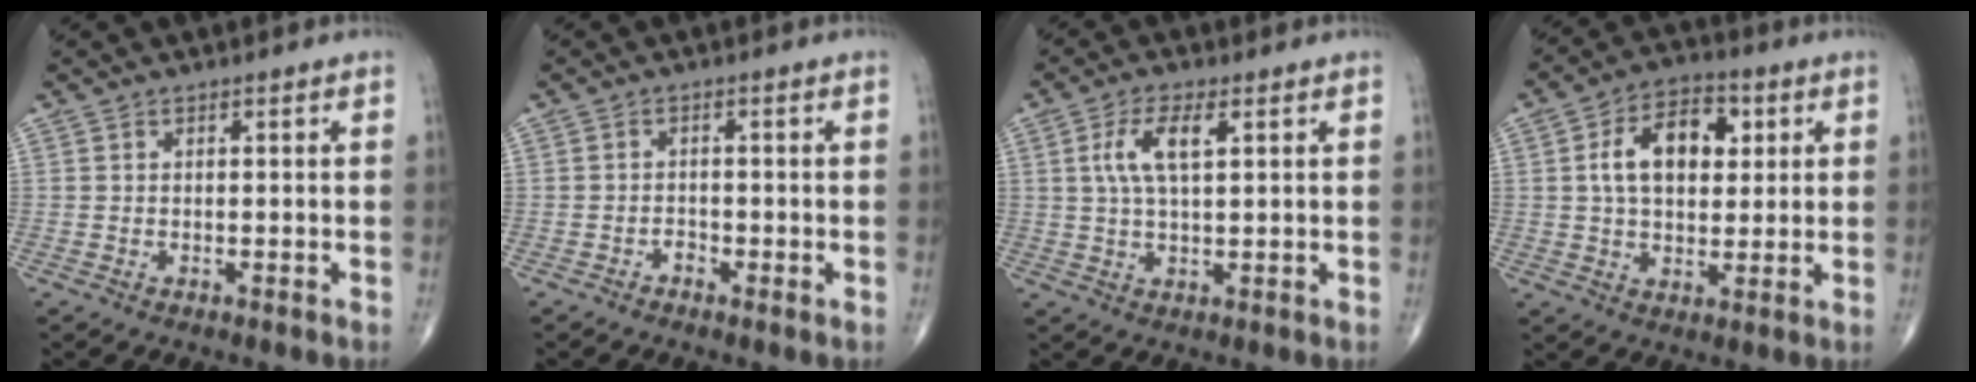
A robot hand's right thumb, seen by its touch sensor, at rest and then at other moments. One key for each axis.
{"total": 1.3, "fx": -0.9, "fy": 0.6, "fz": 0.6, "tx": -0.004, "ty": 0.003, "tz": -0.021}
{"total": 6.7, "fx": 2.0, "fy": 2.5, "fz": 5.9, "tx": -0.122, "ty": 0.004, "tz": 0.041}
{"total": 12.4, "fx": 2.7, "fy": 7.8, "fz": 9.3, "tx": -0.128, "ty": 0.010, "tz": 0.039}